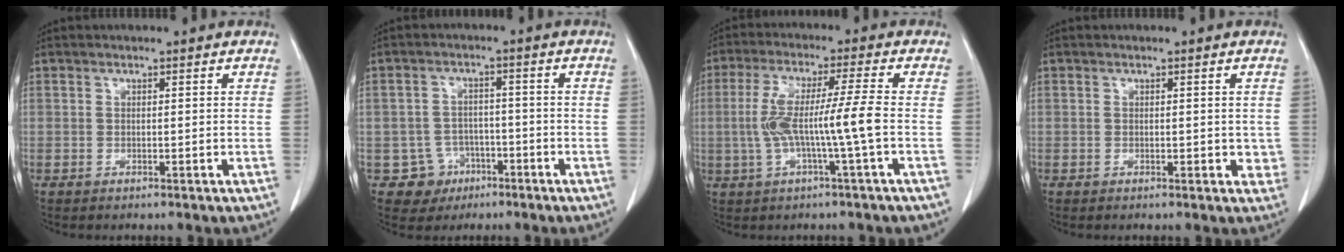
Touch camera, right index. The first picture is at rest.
{"total": 5.5, "force": [-2.4, 5.0, -0.1], "torque": [0.008, 0.014, -0.032]}
{"total": 8.9, "force": [-1.2, -0.9, 8.8], "torque": [-0.176, 0.016, -0.019]}
{"total": 2.1, "force": [0.0, 1.4, 1.5], "torque": [-0.006, 0.003, 0.001]}